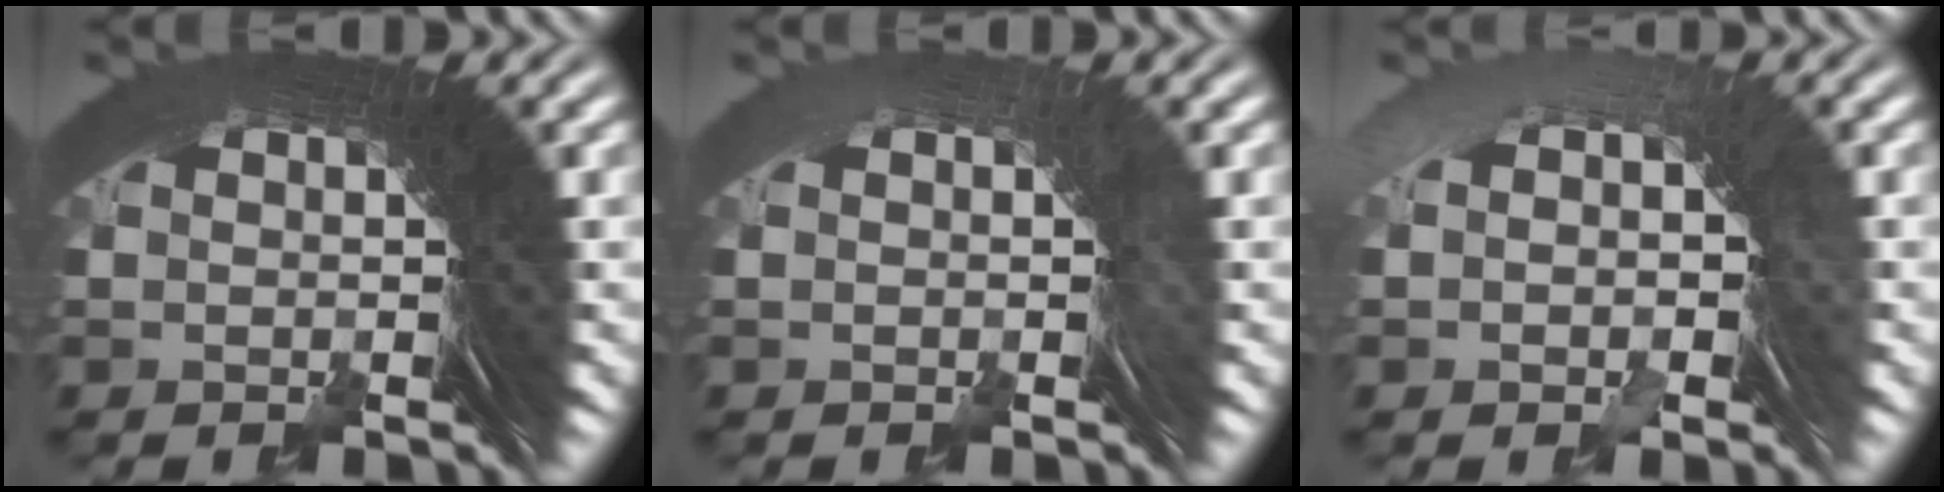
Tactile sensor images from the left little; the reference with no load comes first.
{"total": 1.2, "force": [-0.8, -0.8, -0.3], "torque": [0.012, 0.007, -0.013]}
{"total": 0.6, "force": [-0.6, -0.1, 0.2], "torque": [-0.003, 0.017, -0.015]}